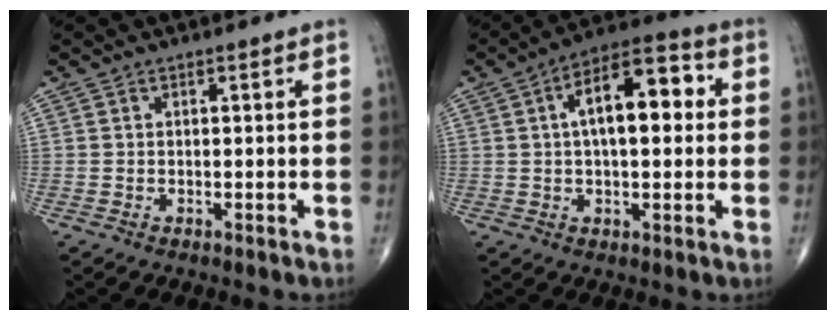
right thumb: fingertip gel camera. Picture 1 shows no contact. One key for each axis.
{"total": 13.9, "fx": 2.4, "fy": 6.5, "fz": 12.1, "tx": -0.175, "ty": 0.026, "tz": 0.030}